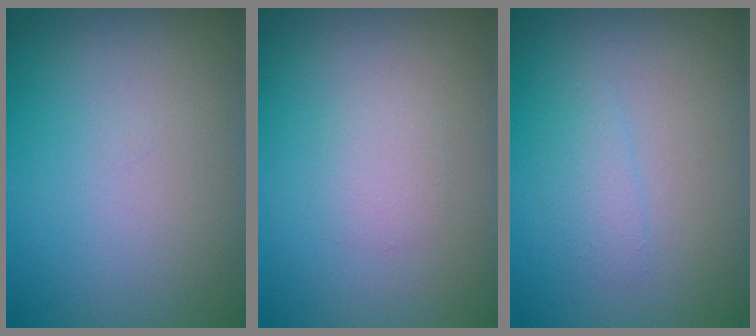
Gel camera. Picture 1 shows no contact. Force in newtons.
{"total": 1.2, "press": 1.2, "slide": 0.0}
{"total": 1.2, "press": 1.2, "slide": 0.1}